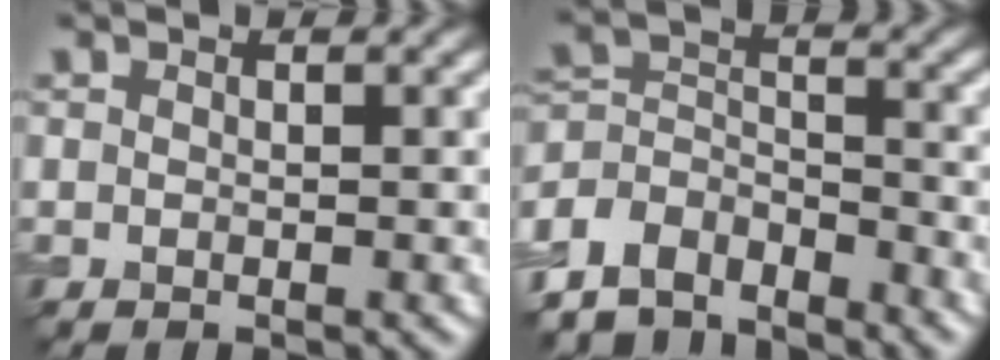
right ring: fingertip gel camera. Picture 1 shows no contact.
{"total": 6.3, "force": [-5.5, 2.8, 1.6], "torque": [-0.028, -0.003, -0.111]}